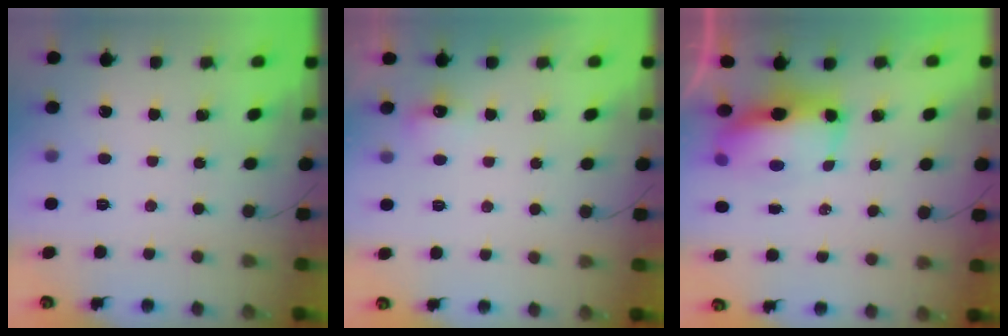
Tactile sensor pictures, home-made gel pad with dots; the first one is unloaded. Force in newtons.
{"total": 6.8, "press": 4.4, "slide": 5.2}
{"total": 10.6, "press": 10.3, "slide": 2.2}